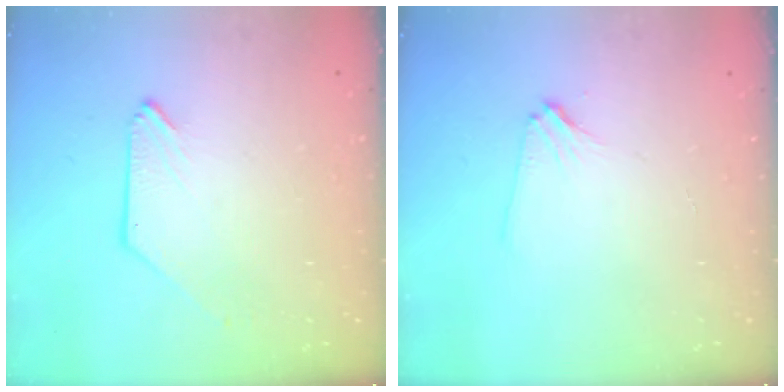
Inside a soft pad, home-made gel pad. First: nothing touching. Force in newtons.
{"total": 3.1, "press": 3.1, "slide": 0.6}